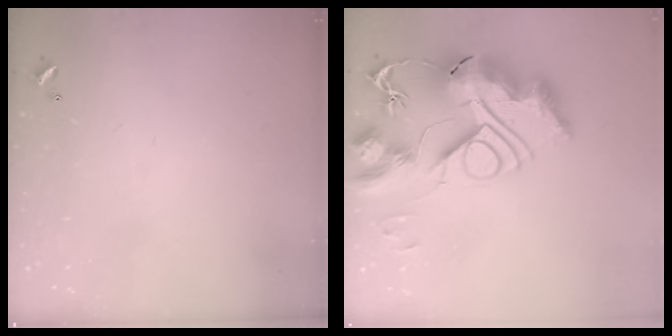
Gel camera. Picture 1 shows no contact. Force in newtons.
{"total": 0.7, "press": 0.7, "slide": 0.0}